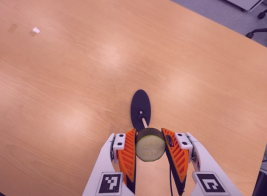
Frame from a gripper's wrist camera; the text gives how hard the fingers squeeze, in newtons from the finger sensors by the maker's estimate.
{"total": 10.8, "left": 9.4, "right": 12.2}